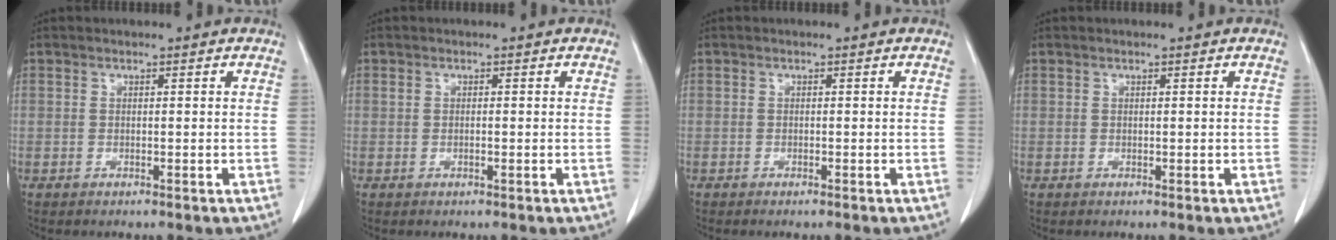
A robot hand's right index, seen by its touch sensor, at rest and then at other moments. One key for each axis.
{"total": 0.9, "fx": 0.0, "fy": 0.4, "fz": 0.8, "tx": -0.020, "ty": 0.004, "tz": 0.002}
{"total": 0.5, "fx": -0.4, "fy": 0.0, "fz": 0.3, "tx": -0.010, "ty": -0.001, "tz": -0.006}
{"total": 0.0}